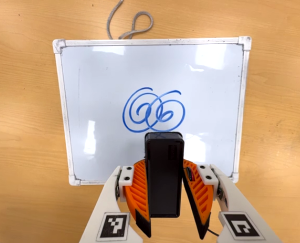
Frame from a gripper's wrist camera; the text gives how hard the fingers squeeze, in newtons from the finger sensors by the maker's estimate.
{"total": 5.1, "left": 4.4, "right": 5.9}